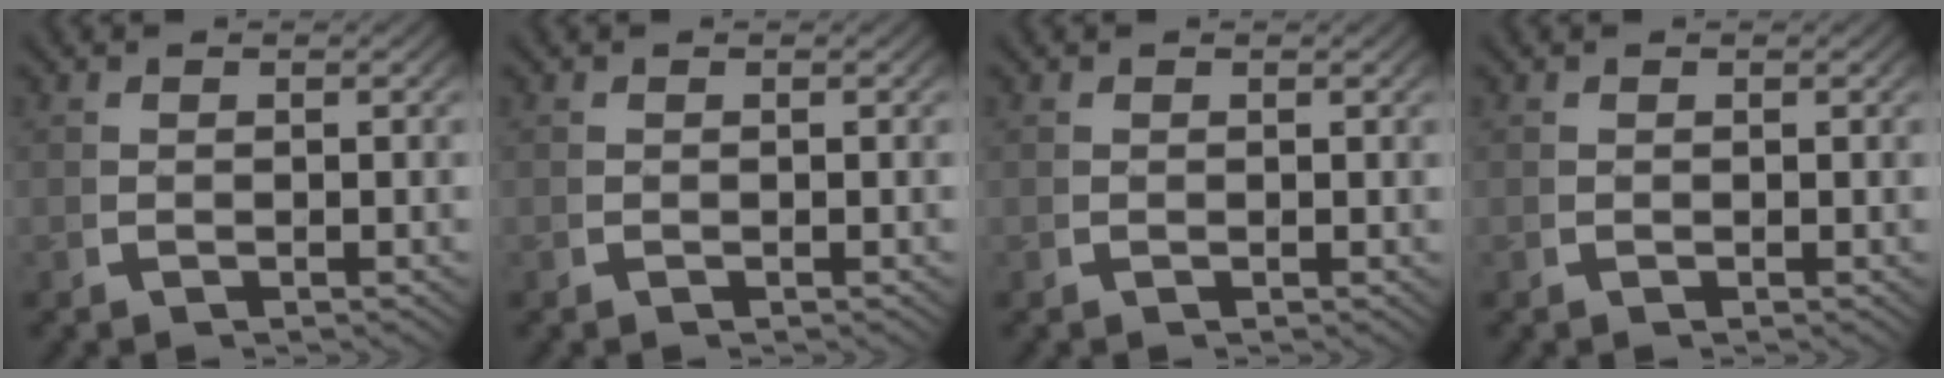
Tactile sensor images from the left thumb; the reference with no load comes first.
{"total": 0.0}
{"total": 0.0}
{"total": 0.0}